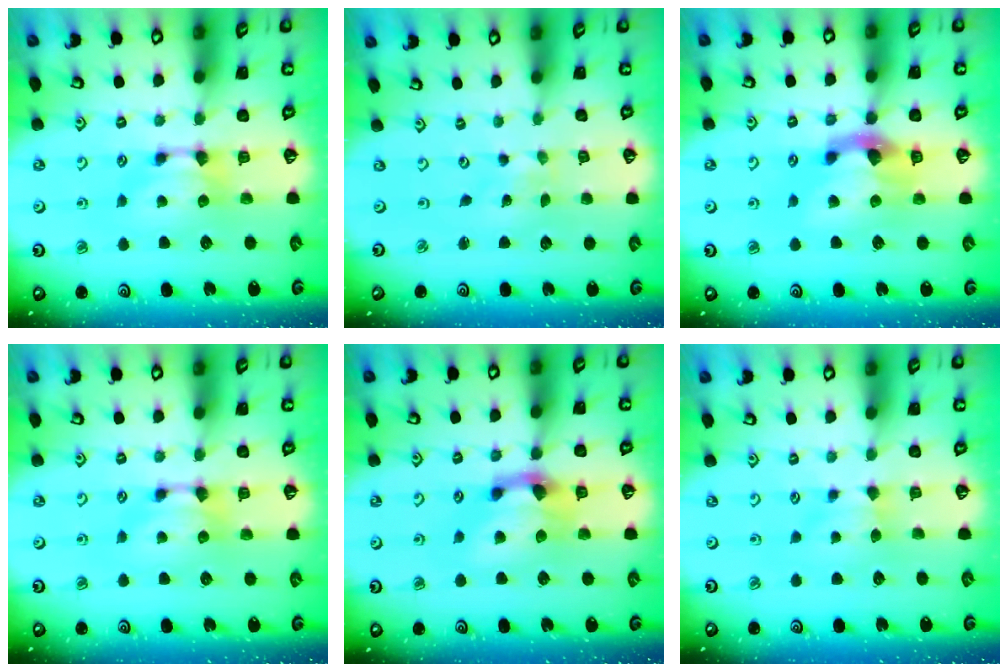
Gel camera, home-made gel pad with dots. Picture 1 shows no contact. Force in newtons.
{"total": 6.9, "press": 6.9, "slide": 0.4}
{"total": 4.5, "press": 4.1, "slide": 2.0}
{"total": 0.0}
{"total": 3.0, "press": 2.4, "slide": 1.8}
{"total": 1.8, "press": 1.6, "slide": 0.7}